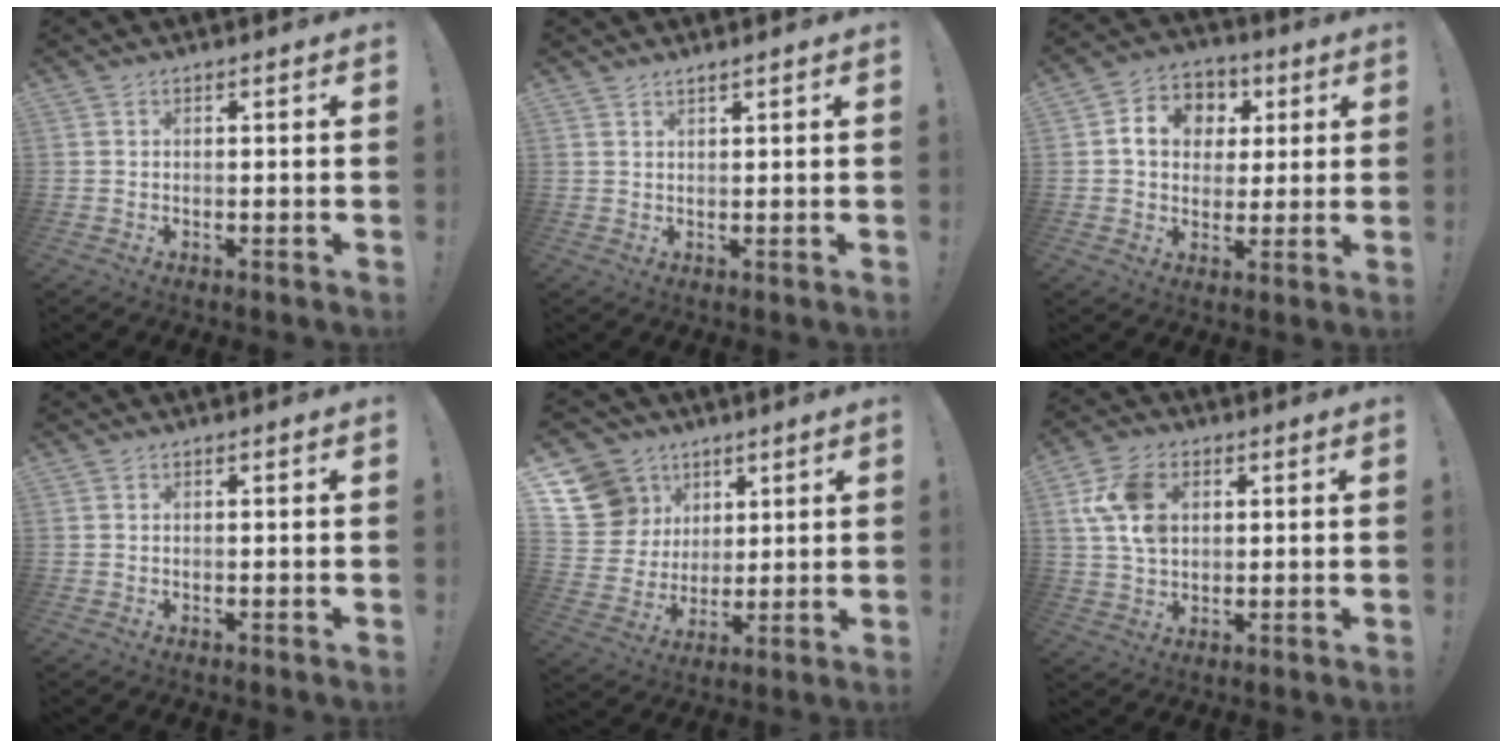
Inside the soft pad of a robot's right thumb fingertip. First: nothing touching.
{"total": 1.2, "force": [1.1, -0.1, 0.5], "torque": [-0.020, 0.001, 0.021]}
{"total": 11.1, "force": [3.0, 9.4, 5.1], "torque": [-0.072, -0.002, 0.061]}
{"total": 0.0}
{"total": 14.6, "force": [6.3, 12.5, 4.3], "torque": [-0.065, -0.028, 0.144]}
{"total": 11.4, "force": [3.3, 8.1, 7.3], "torque": [-0.139, 0.012, 0.066]}